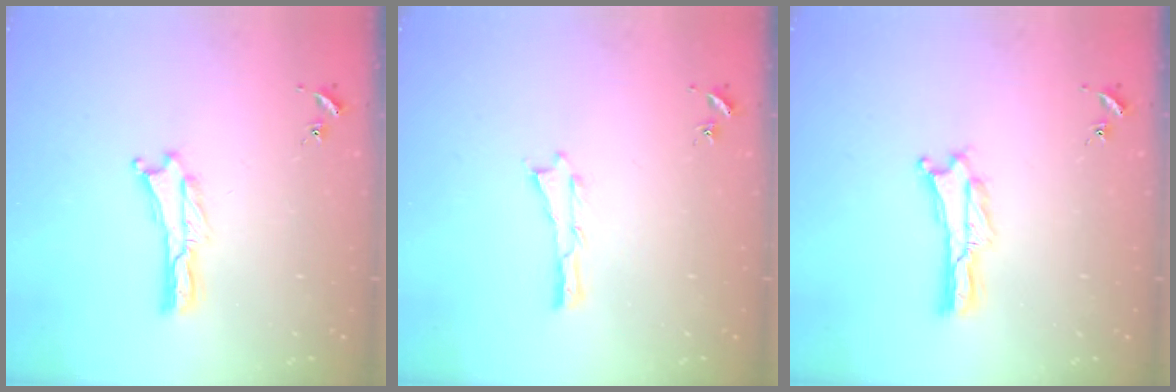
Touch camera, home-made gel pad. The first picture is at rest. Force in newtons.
{"total": 0.0}
{"total": 0.0}